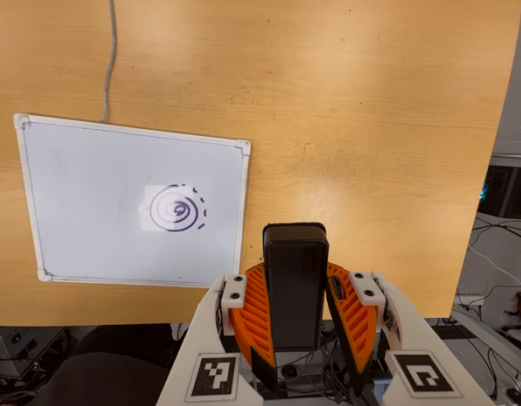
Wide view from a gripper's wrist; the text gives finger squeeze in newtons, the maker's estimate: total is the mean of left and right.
{"total": 7.2, "left": 6.3, "right": 8.0}